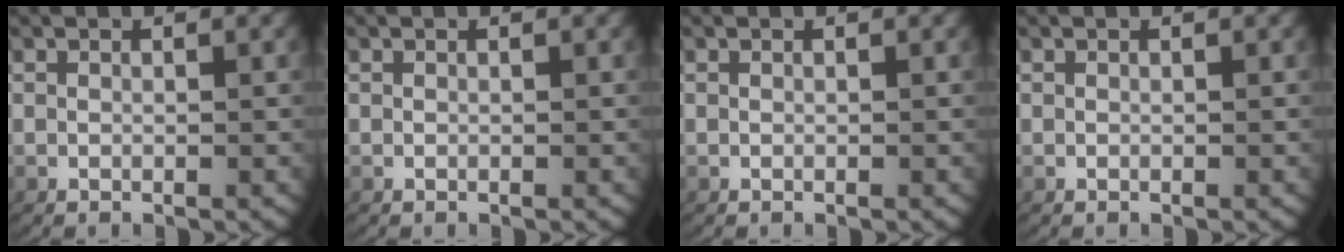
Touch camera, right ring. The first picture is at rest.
{"total": 0.0}
{"total": 0.0}
{"total": 0.0}